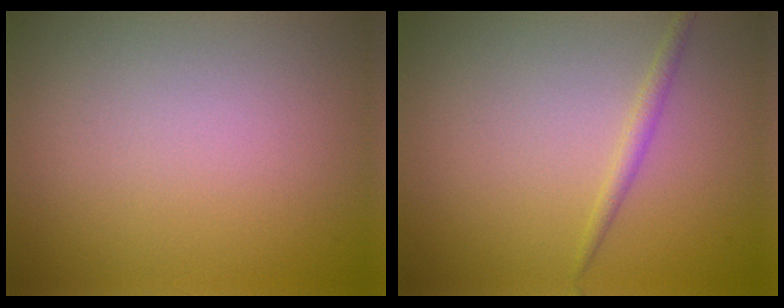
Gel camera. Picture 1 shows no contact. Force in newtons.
{"total": 1.1, "press": 1.1, "slide": 0.0}